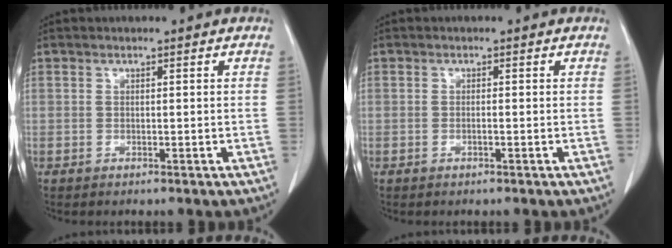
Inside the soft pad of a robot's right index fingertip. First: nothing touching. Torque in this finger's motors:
{"motor_torque": [-0.02, -0.02, -0.03, -0.01]}